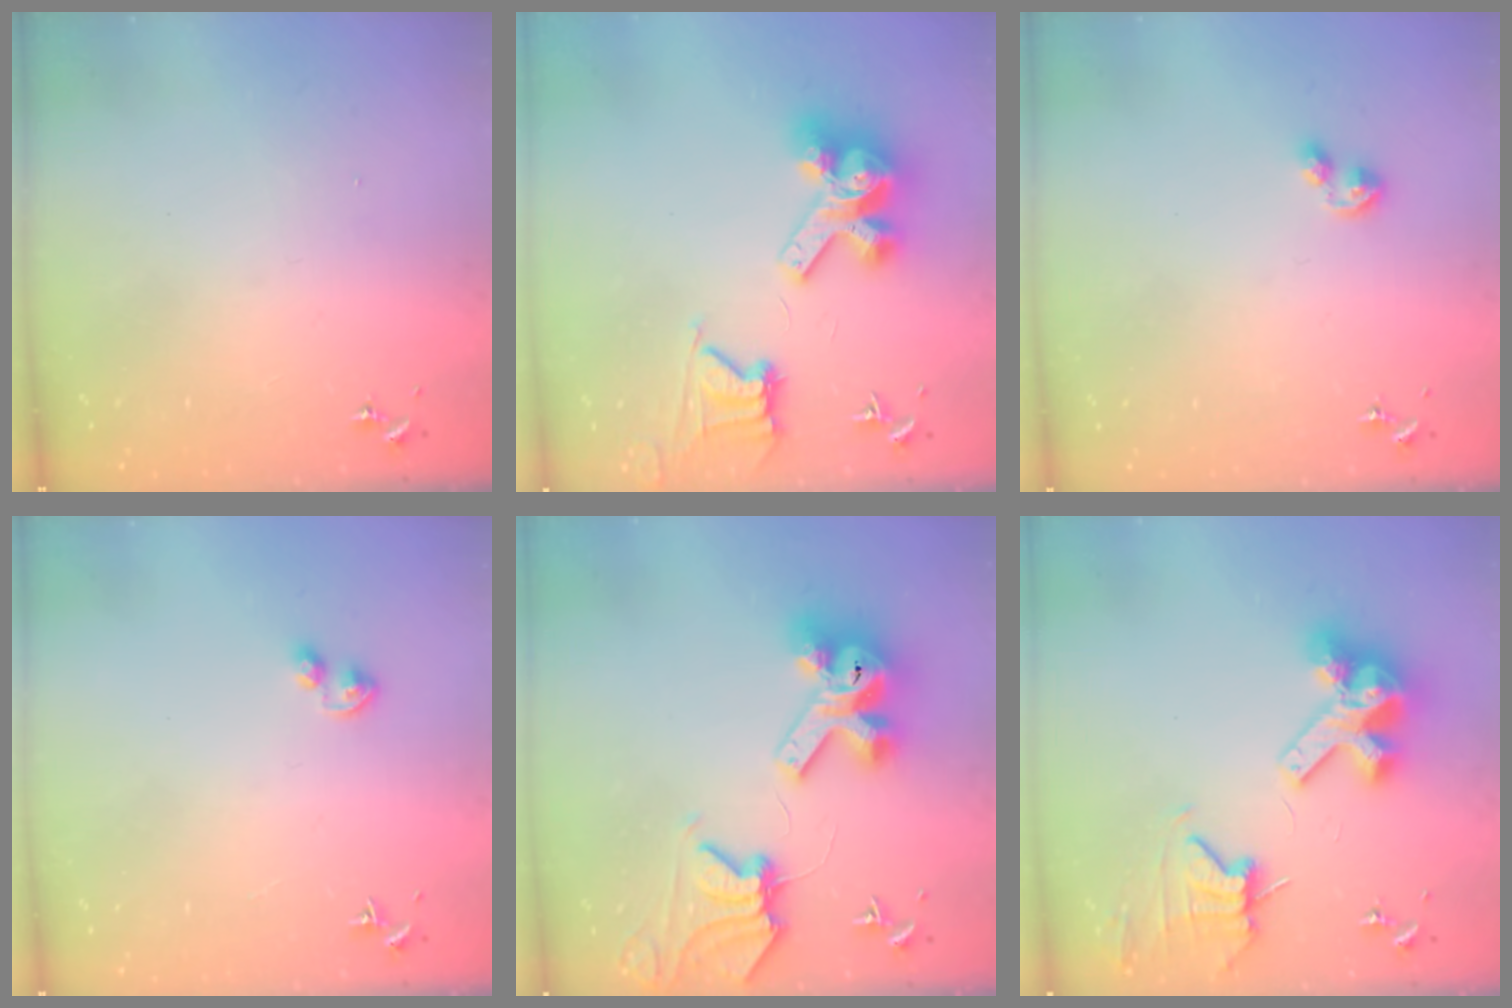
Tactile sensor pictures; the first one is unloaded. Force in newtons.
{"total": 14.5, "press": 14.3, "slide": 2.0}
{"total": 4.4, "press": 4.3, "slide": 0.5}
{"total": 3.8, "press": 3.8, "slide": 0.6}
{"total": 14.4, "press": 14.2, "slide": 1.8}
{"total": 13.8, "press": 13.6, "slide": 1.9}